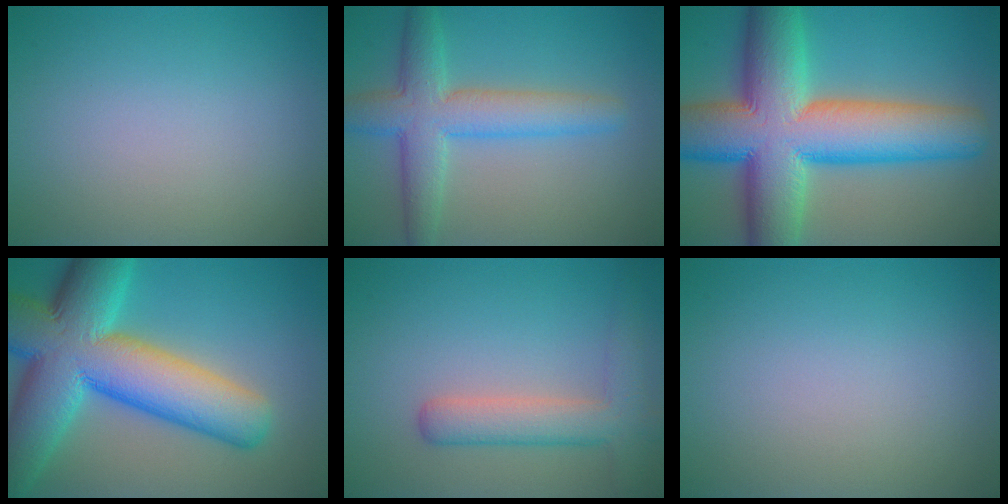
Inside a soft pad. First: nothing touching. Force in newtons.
{"total": 5.9, "press": 5.9, "slide": 0.3}
{"total": 15.5, "press": 15.5, "slide": 0.4}
{"total": 14.9, "press": 14.9, "slide": 0.3}
{"total": 4.3, "press": 4.3, "slide": 0.2}
{"total": 0.0}